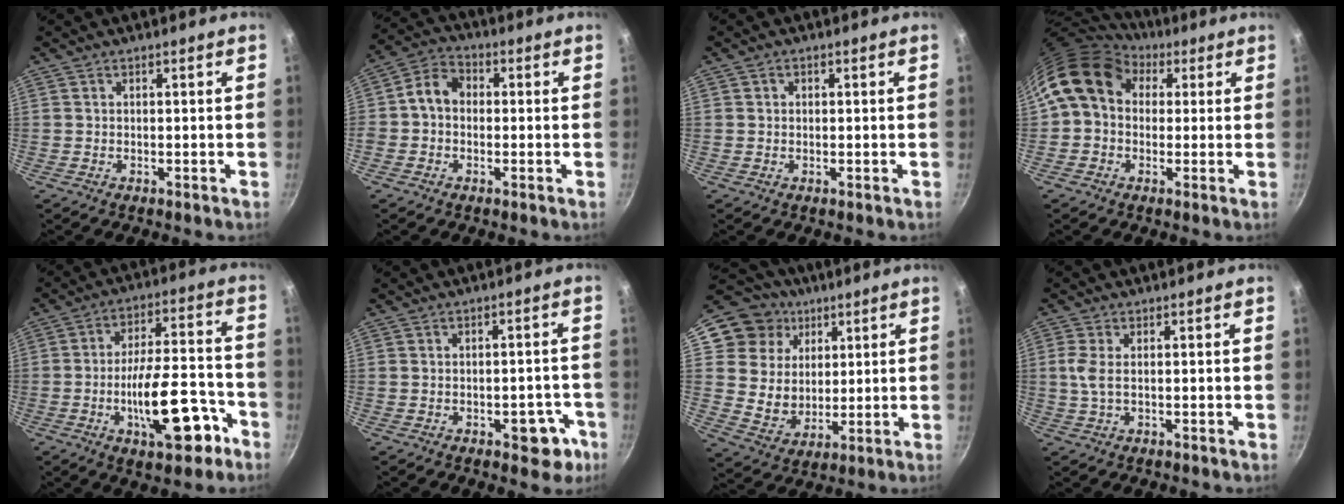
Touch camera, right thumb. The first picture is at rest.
{"total": 5.7, "force": [-0.3, 4.6, 3.3], "torque": [-0.042, 0.019, -0.025]}
{"total": 0.9, "force": [0.1, 0.8, 0.3], "torque": [-0.003, 0.003, 0.001]}
{"total": 12.8, "force": [4.0, 10.0, 7.0], "torque": [-0.104, 0.016, 0.052]}
{"total": 16.5, "force": [-6.9, 6.6, 13.5], "torque": [-0.181, 0.053, -0.097]}
{"total": 6.6, "force": [-3.0, 3.7, 4.6], "torque": [-0.025, 0.024, -0.030]}
{"total": 15.6, "force": [6.0, 13.4, 5.3], "torque": [-0.061, -0.007, 0.114]}
{"total": 3.2, "force": [0.3, 1.0, 3.0], "torque": [-0.074, 0.001, 0.005]}